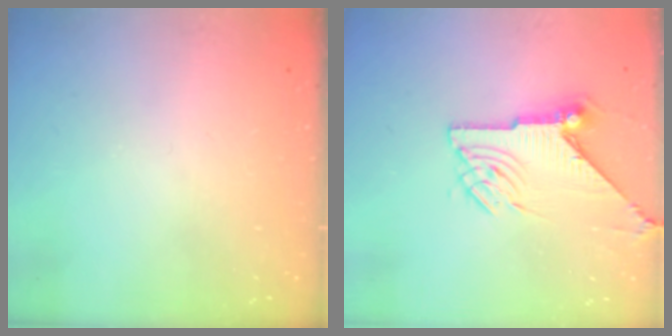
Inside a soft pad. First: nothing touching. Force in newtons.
{"total": 11.3, "press": 11.3, "slide": 0.9}